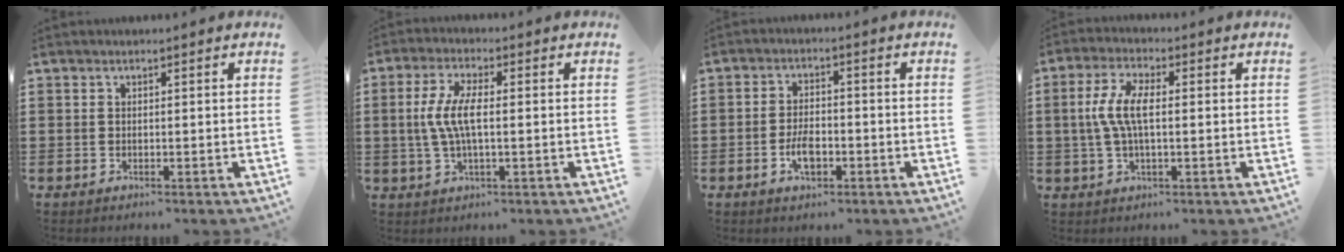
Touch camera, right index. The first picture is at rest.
{"total": 6.4, "force": [-0.2, 1.9, 6.1], "torque": [-0.137, -0.004, -0.013]}
{"total": 4.5, "force": [-1.6, 2.2, 3.6], "torque": [-0.076, 0.001, -0.032]}
{"total": 6.6, "force": [0.1, 2.3, 6.2], "torque": [-0.141, -0.002, -0.007]}